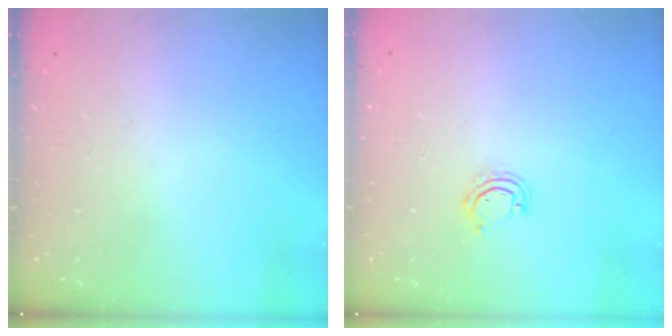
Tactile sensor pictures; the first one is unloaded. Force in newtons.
{"total": 2.7, "press": 2.7, "slide": 0.2}